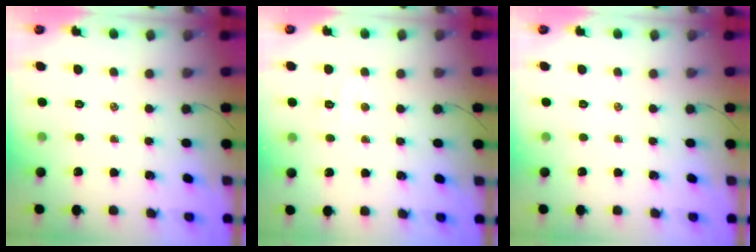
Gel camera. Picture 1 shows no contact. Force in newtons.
{"total": 3.4, "press": 3.3, "slide": 1.0}
{"total": 0.0}